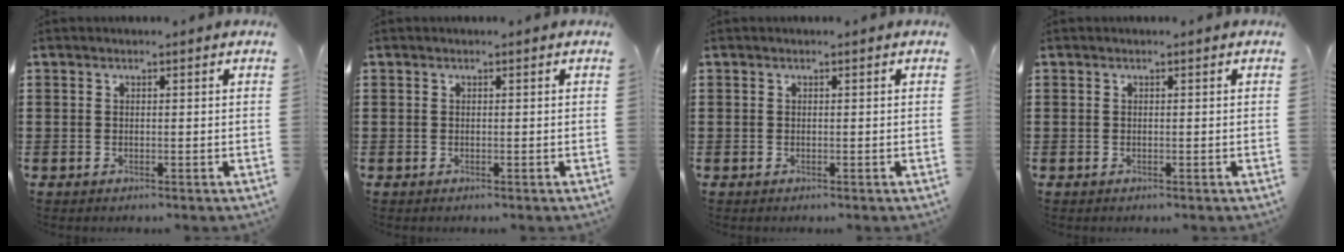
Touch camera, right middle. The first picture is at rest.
{"total": 0.0}
{"total": 0.0}
{"total": 0.0}